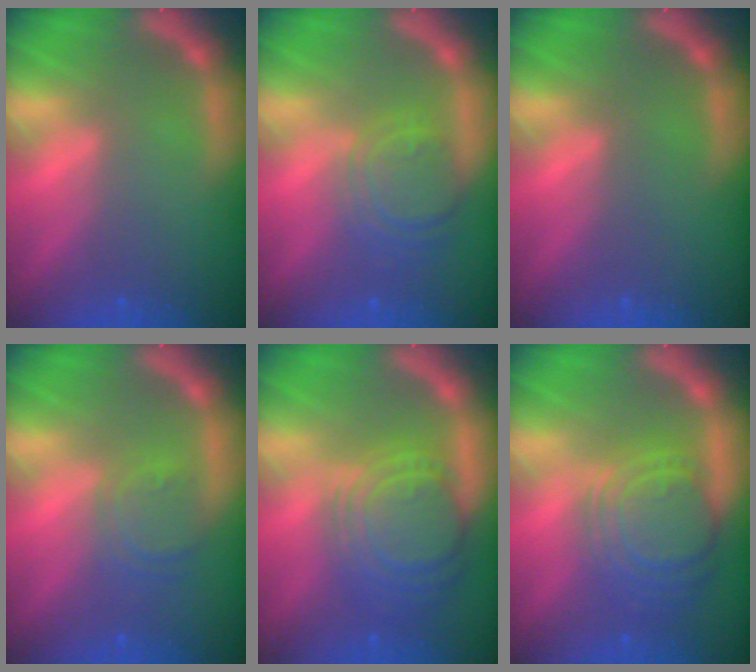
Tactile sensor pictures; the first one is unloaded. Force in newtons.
{"total": 5.6}
{"total": 0.0}
{"total": 3.5}
{"total": 10.0}
{"total": 9.1}